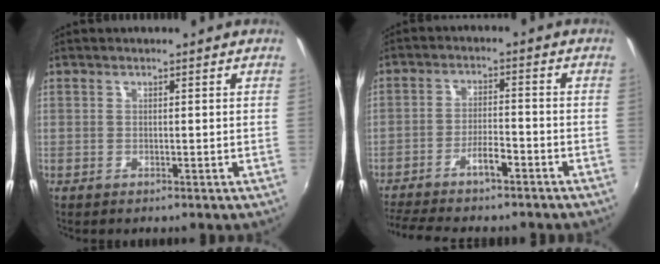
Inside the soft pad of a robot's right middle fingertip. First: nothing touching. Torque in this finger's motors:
{"motor_torque": [1.08, -1.06, 0.16, 0.09]}